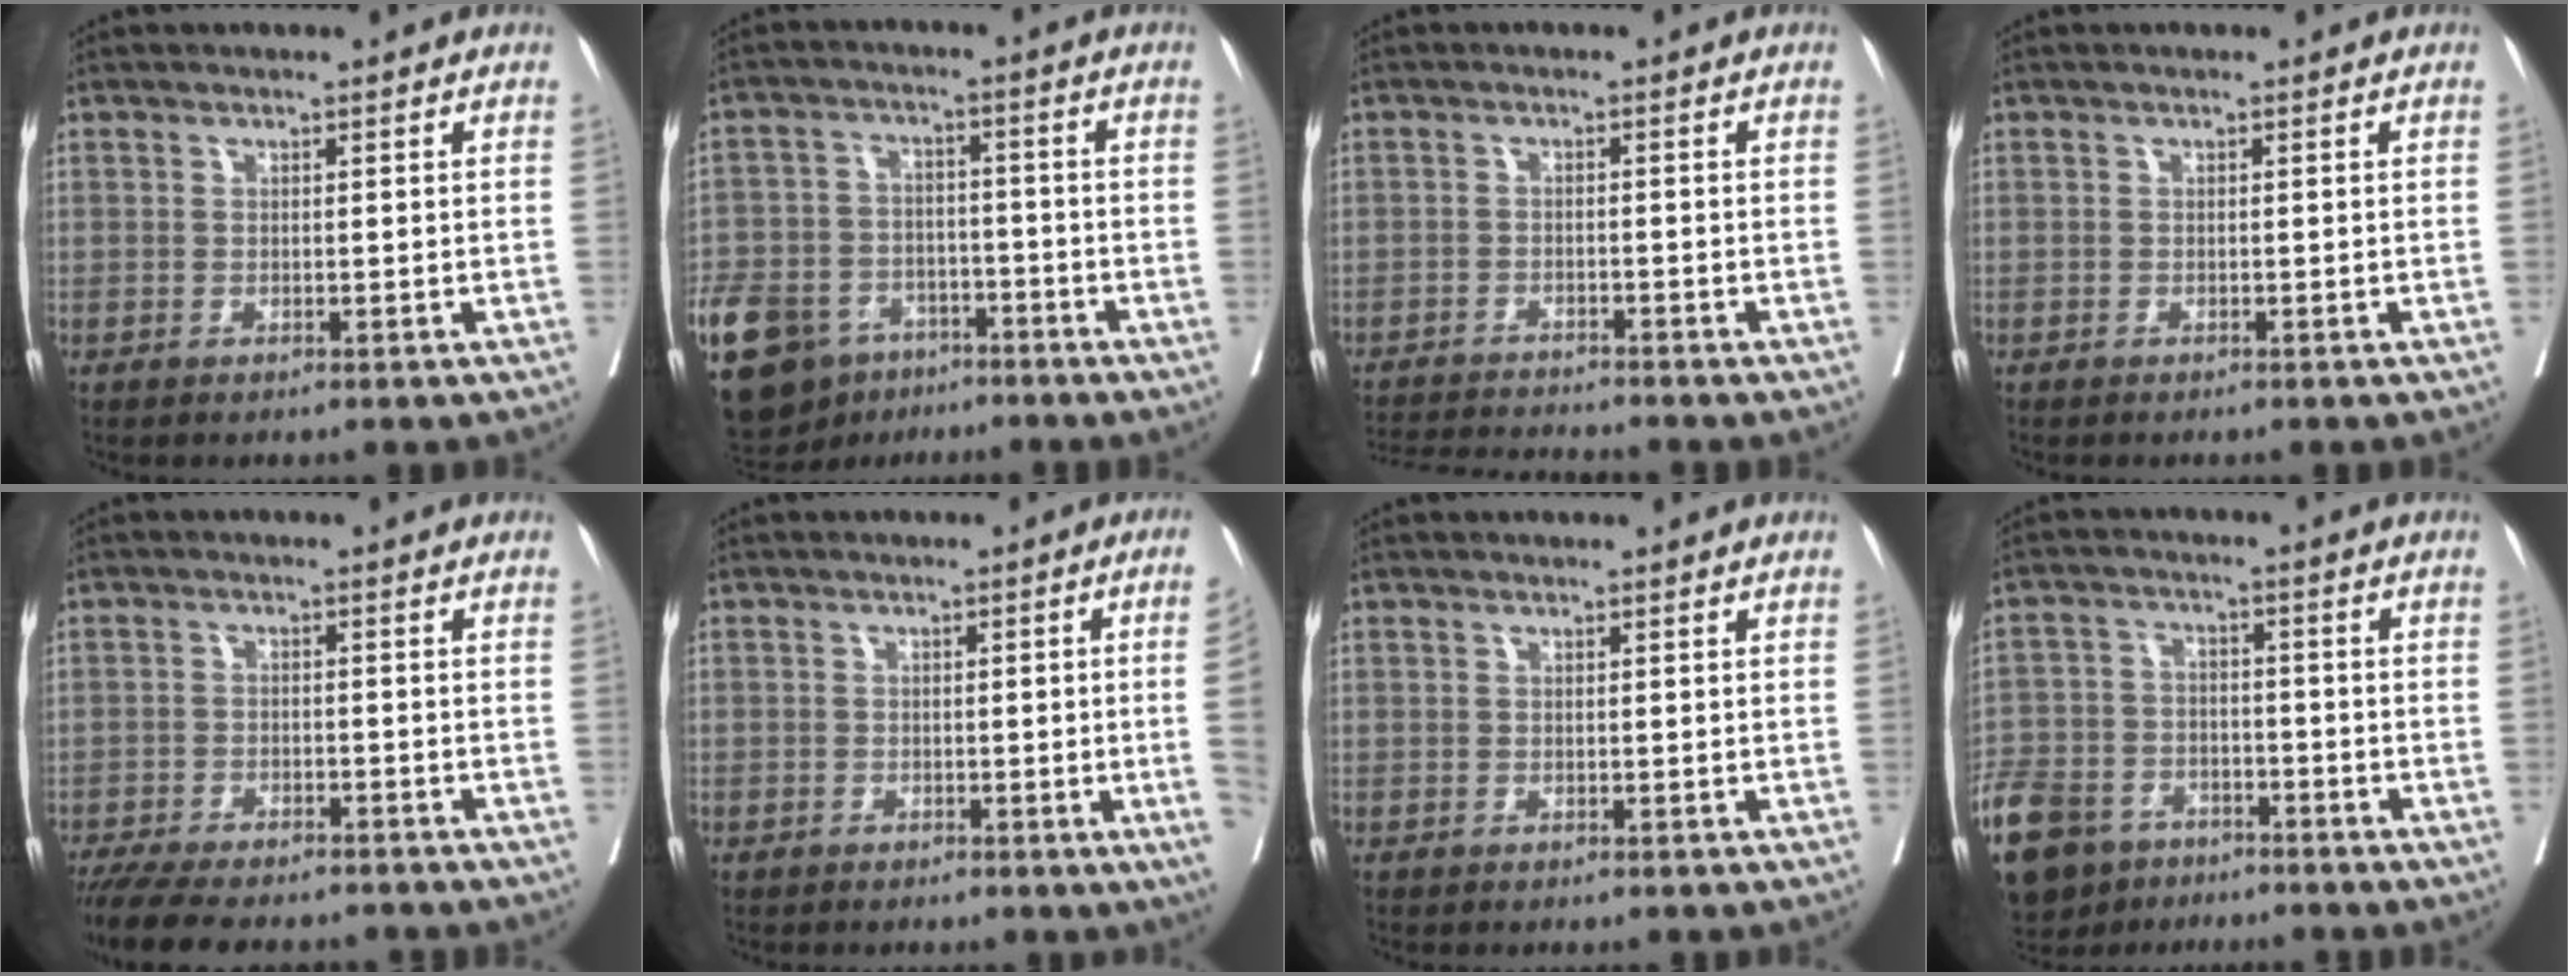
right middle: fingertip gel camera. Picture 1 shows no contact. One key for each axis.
{"total": 20.4, "fx": -12.4, "fy": 12.8, "fz": 10.0, "tx": -0.276, "ty": -0.014, "tz": -0.200}
{"total": 7.6, "fx": -7.4, "fy": -0.6, "fz": 1.6, "tx": -0.020, "ty": -0.009, "tz": -0.123}
{"total": 0.6, "fx": -0.6, "fy": 0.1, "fz": 0.2, "tx": -0.001, "ty": -0.001, "tz": -0.012}
{"total": 13.2, "fx": -11.6, "fy": 3.1, "fz": 5.6, "tx": -0.103, "ty": -0.013, "tz": -0.168}
{"total": 6.3, "fx": -1.2, "fy": -1.5, "fz": 6.0, "tx": -0.065, "ty": -0.004, "tz": -0.017}
{"total": 0.0}
{"total": 15.7, "fx": -10.6, "fy": 9.4, "fz": 6.8, "tx": -0.174, "ty": -0.009, "tz": -0.179}